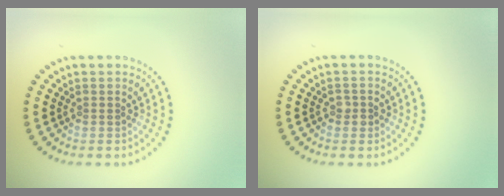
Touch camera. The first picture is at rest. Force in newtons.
{"total": 1.0, "press": 1.0, "slide": 0.2}